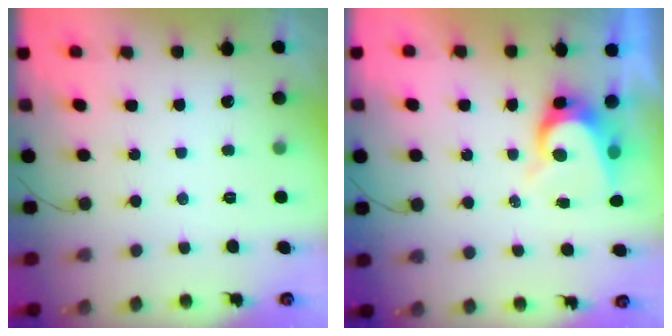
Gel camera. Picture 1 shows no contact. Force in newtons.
{"total": 6.5, "press": 6.5, "slide": 0.6}